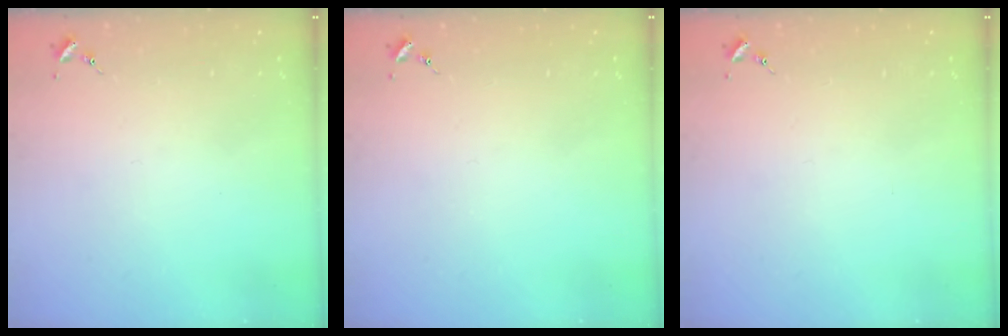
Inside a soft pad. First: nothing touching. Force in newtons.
{"total": 0.0}
{"total": 0.0}